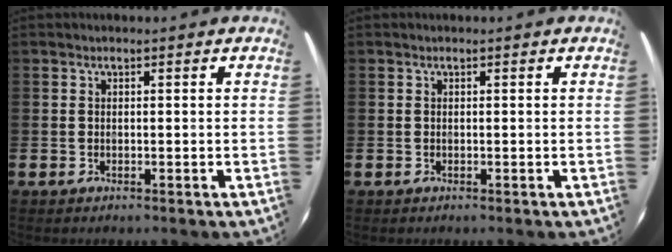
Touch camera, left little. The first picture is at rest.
{"total": 0.0}